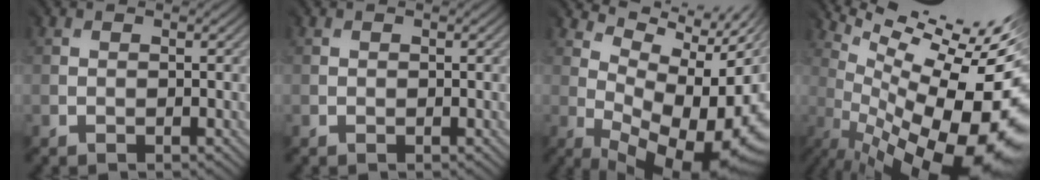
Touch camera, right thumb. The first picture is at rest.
{"total": 0.0}
{"total": 13.6, "force": [-0.4, 6.4, 12.0], "torque": [-0.144, -0.015, 0.018]}
{"total": 16.7, "force": [1.8, 4.3, 16.0], "torque": [-0.199, 0.028, 0.062]}